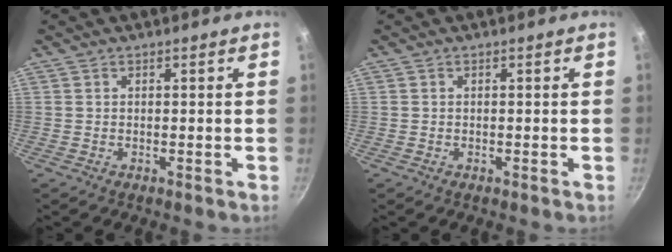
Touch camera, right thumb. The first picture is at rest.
{"total": 0.0}